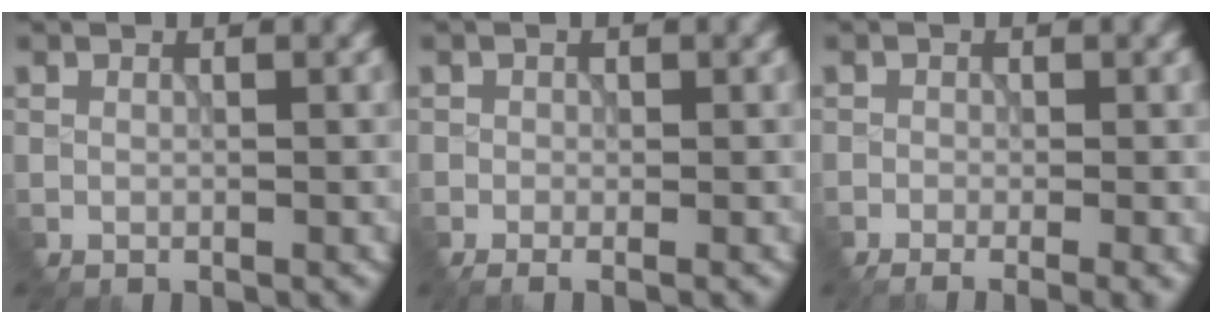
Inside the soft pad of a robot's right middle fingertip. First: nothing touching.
{"total": 1.3, "force": [-1.1, 0.0, 0.5], "torque": [-0.010, -0.003, 0.004]}
{"total": 3.9, "force": [-2.2, 1.1, 3.0], "torque": [-0.036, -0.003, -0.006]}